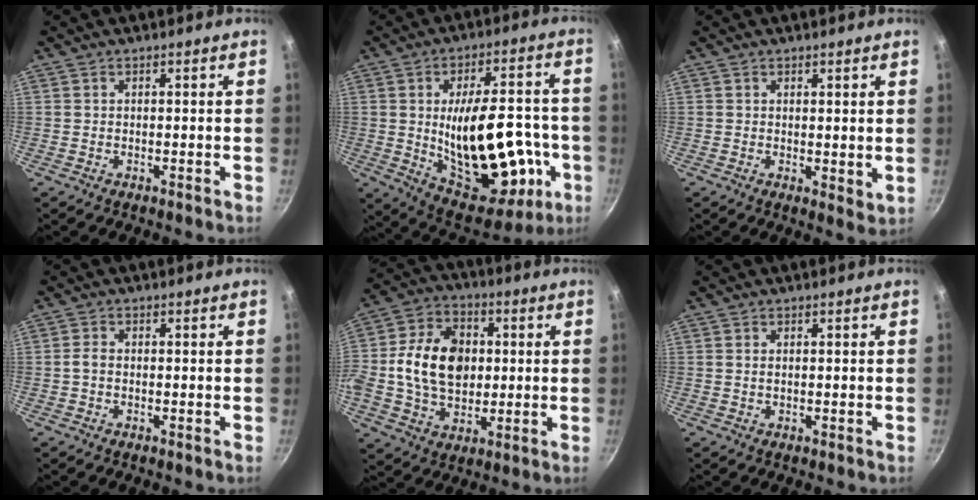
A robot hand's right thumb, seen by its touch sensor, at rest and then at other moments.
{"total": 25.6, "force": [-3.6, 13.0, 21.8], "torque": [-0.289, 0.015, -0.024]}
{"total": 2.8, "force": [1.4, 1.3, 2.1], "torque": [-0.026, -0.014, 0.020]}
{"total": 1.5, "force": [-0.4, 0.9, 1.0], "torque": [-0.024, 0.009, -0.011]}
{"total": 16.8, "force": [0.9, 12.3, 11.4], "torque": [-0.178, 0.016, 0.006]}
{"total": 0.7, "force": [0.1, 0.3, 0.6], "torque": [-0.011, 0.000, 0.002]}